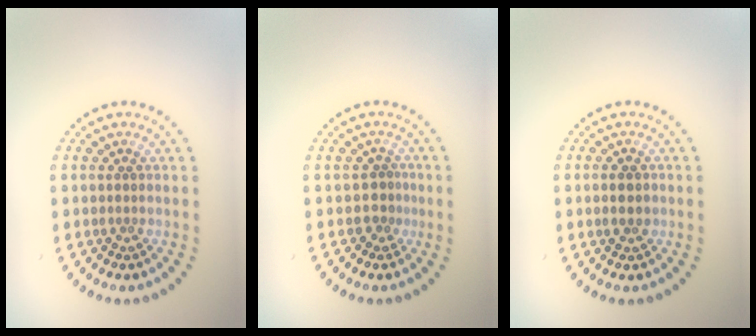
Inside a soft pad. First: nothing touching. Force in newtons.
{"total": 1.3, "press": 1.0, "slide": 0.8}
{"total": 1.4, "press": 1.4, "slide": 0.0}